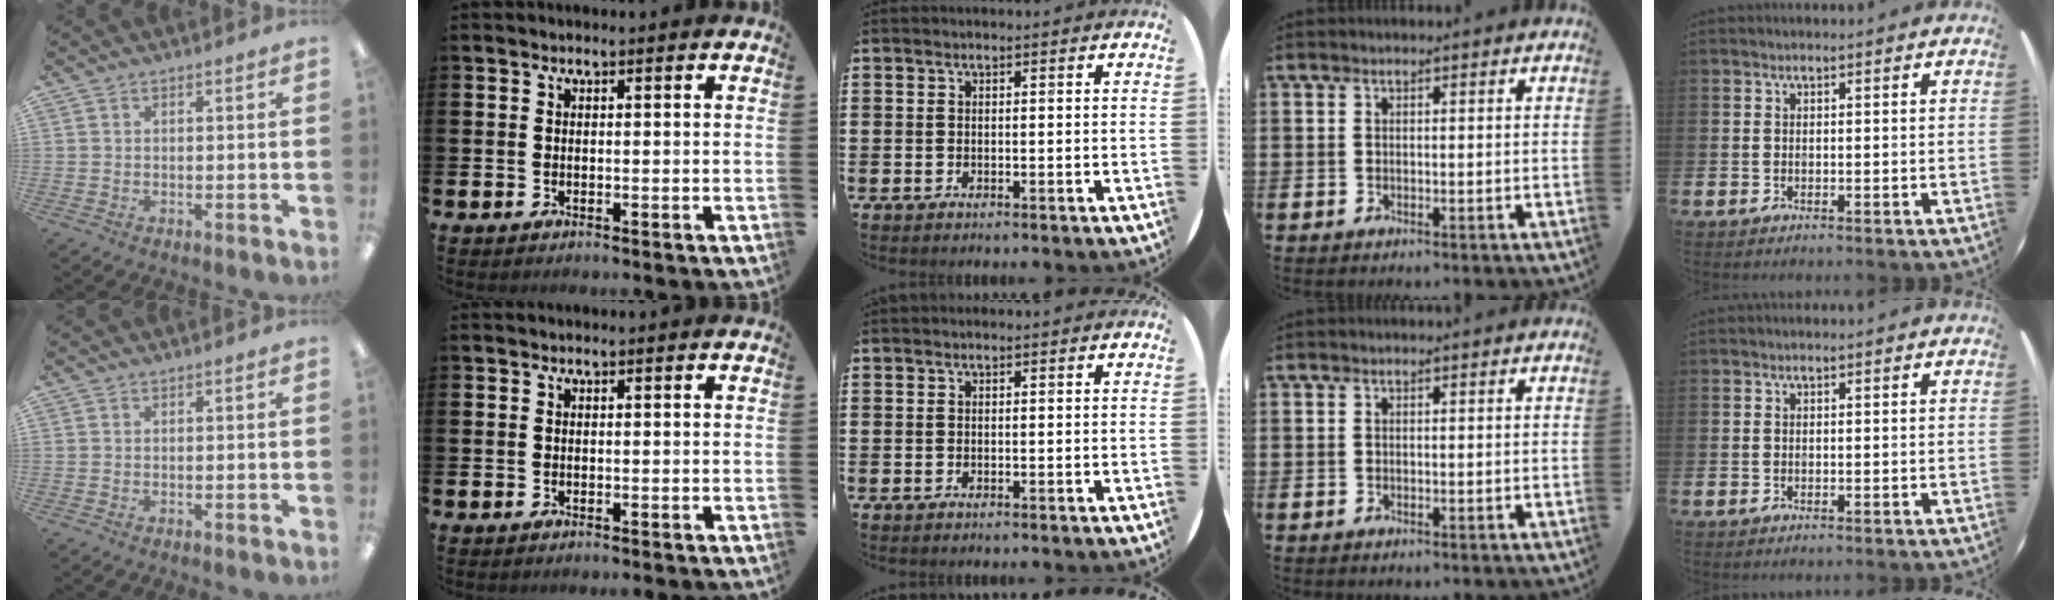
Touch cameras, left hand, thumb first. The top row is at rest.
{}